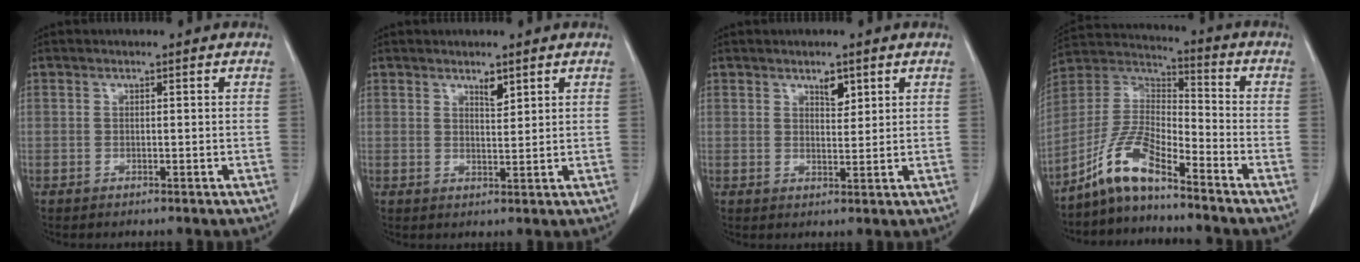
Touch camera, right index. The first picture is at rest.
{"total": 2.0, "force": [1.5, 0.6, 1.2], "torque": [-0.022, -0.005, 0.028]}
{"total": 2.5, "force": [1.6, 1.1, 1.5], "torque": [-0.023, -0.005, 0.028]}
{"total": 9.4, "force": [-7.3, 2.0, 5.6], "torque": [-0.132, 0.020, -0.143]}